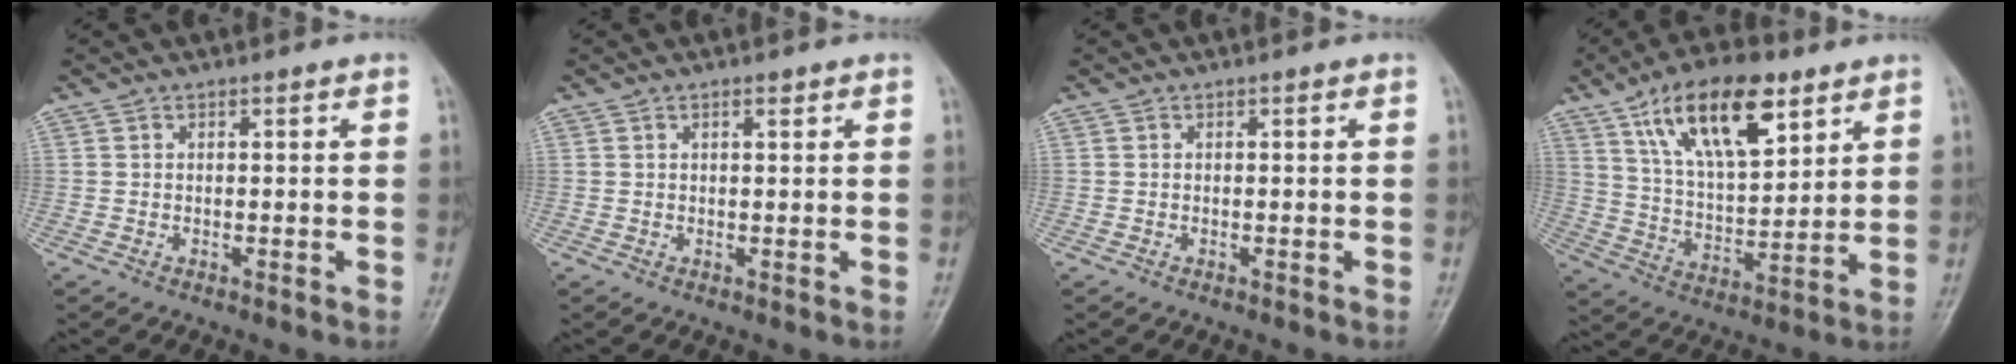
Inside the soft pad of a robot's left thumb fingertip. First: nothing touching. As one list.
[{"total": 1.2, "force": [0.7, 0.4, 0.9], "torque": [-0.011, -0.002, 0.011]}, {"total": 0.0}, {"total": 17.6, "force": [9.5, 7.6, 12.8], "torque": [-0.184, -0.035, 0.173]}]